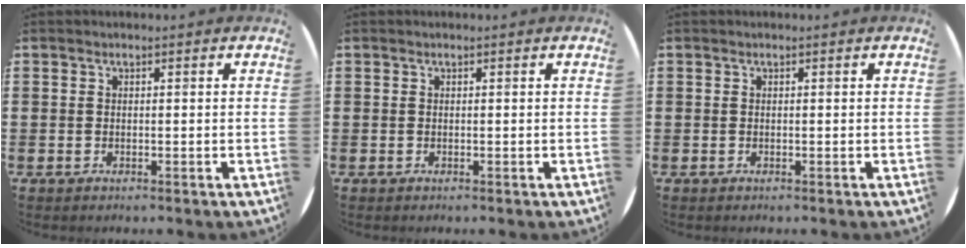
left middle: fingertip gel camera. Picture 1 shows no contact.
{"total": 0.0}
{"total": 0.0}